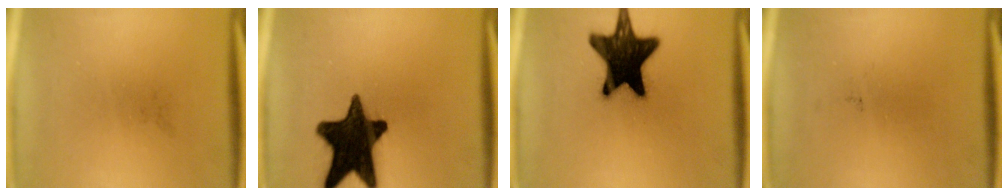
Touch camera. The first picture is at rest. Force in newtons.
{"total": 17.4}
{"total": 19.0}
{"total": 0.0}